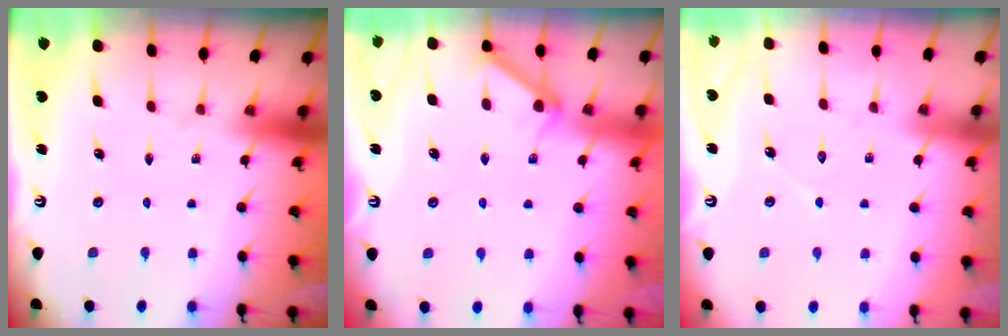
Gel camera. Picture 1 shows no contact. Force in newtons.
{"total": 5.8, "press": 5.8, "slide": 0.8}
{"total": 4.4, "press": 4.3, "slide": 0.4}